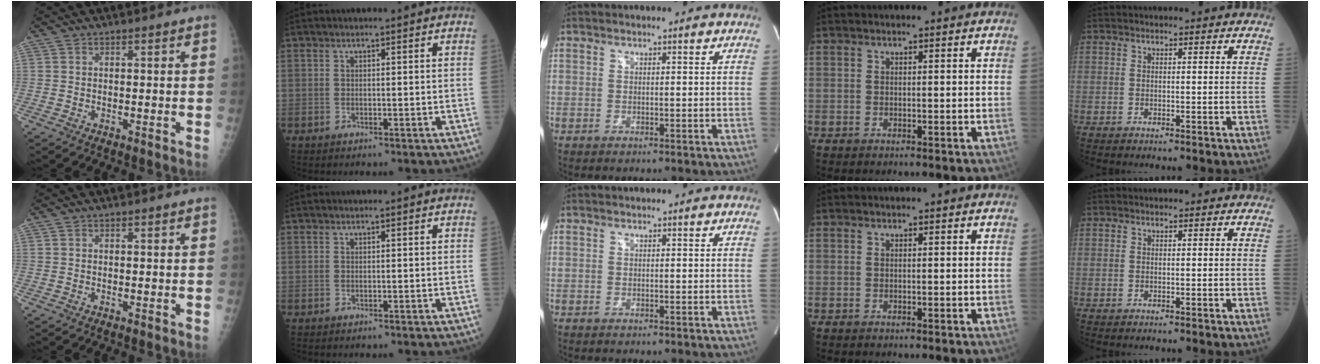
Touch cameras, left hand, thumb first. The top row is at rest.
{}